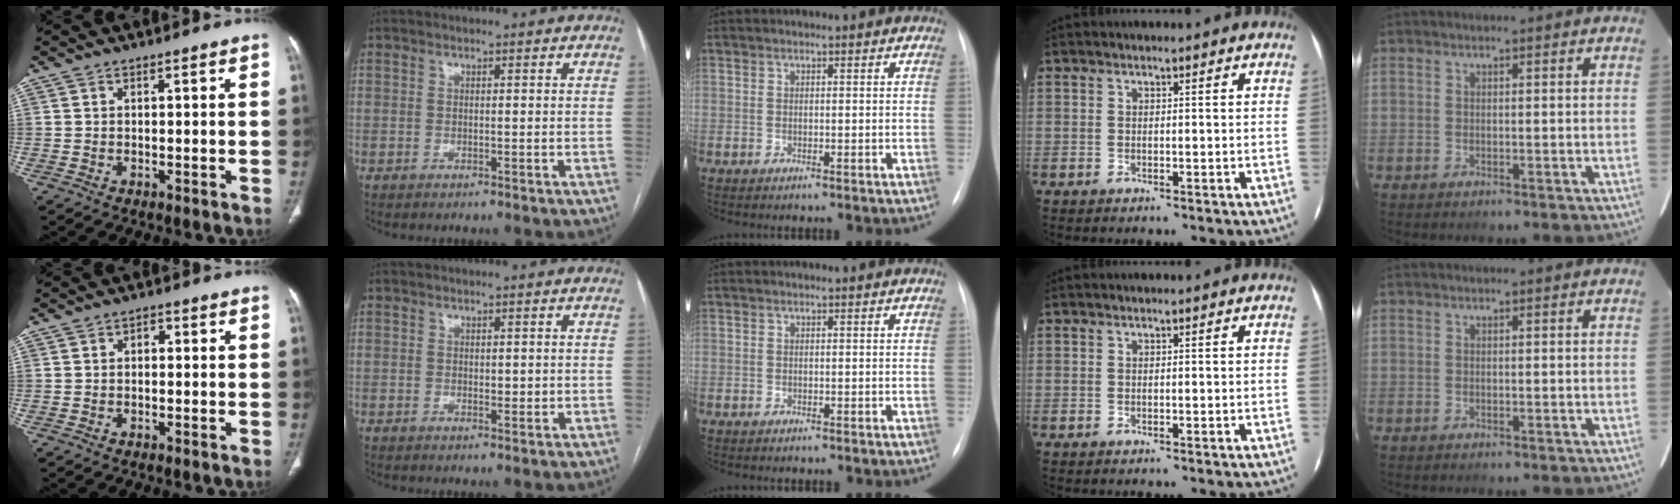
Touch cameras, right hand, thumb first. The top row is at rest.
{"thumb": {"total": 1.0, "force": [0.0, 0.7, 0.6], "torque": [-0.001, 0.006, -0.005]}, "index": {"total": 0.8, "force": [0.3, 0.5, 0.5], "torque": [0.000, 0.000, 0.006]}}